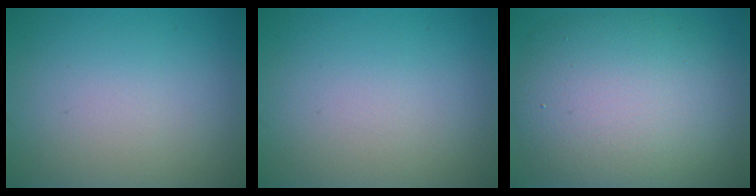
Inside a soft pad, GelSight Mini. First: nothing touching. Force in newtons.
{"total": 0.0}
{"total": 11.4, "press": 11.4, "slide": 0.4}